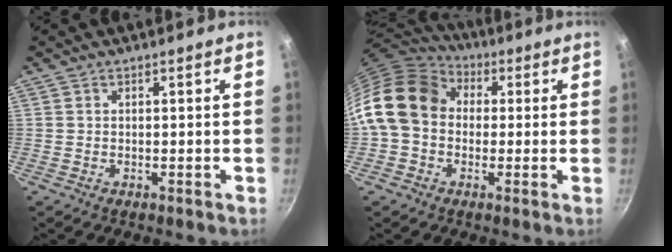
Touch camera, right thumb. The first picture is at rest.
{"total": 17.1, "force": [1.8, 13.6, 10.2], "torque": [-0.177, 0.039, 0.016]}